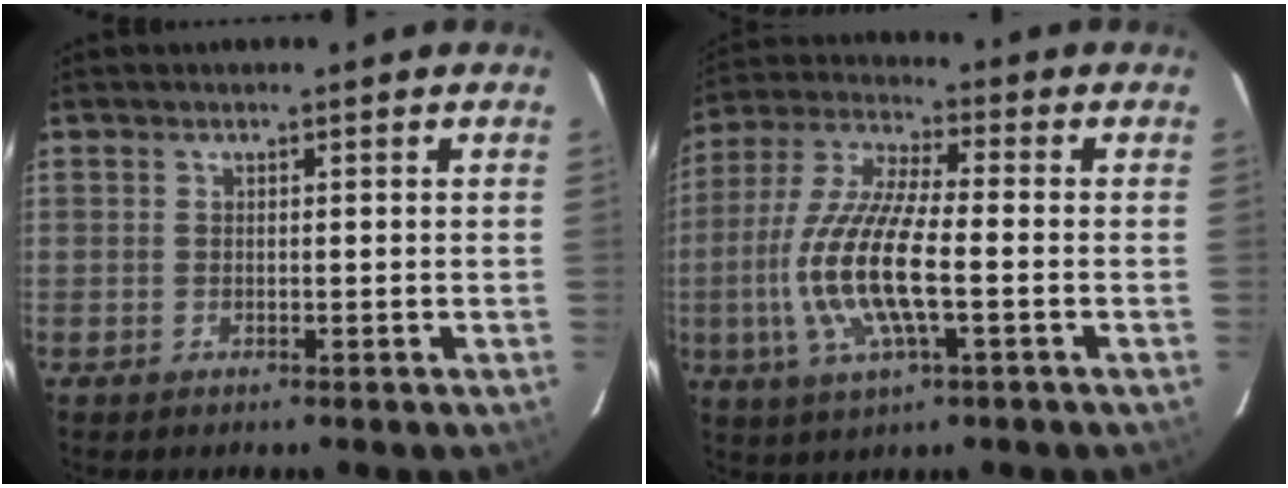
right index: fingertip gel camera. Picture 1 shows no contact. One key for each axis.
{"total": 15.1, "fx": -3.0, "fy": 4.0, "fz": 14.2, "tx": -0.295, "ty": -0.007, "tz": -0.060}